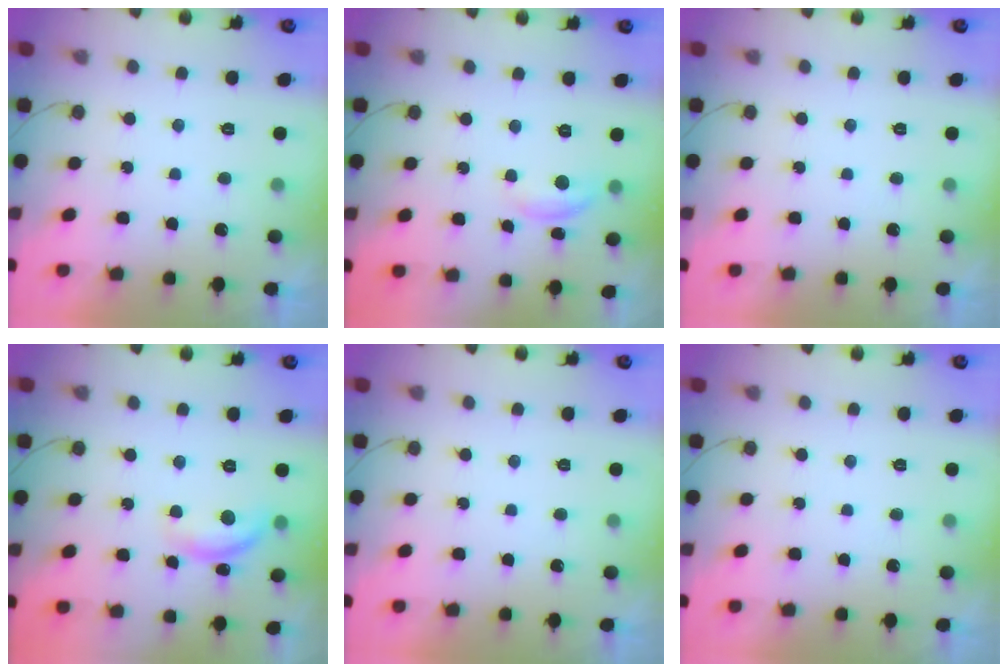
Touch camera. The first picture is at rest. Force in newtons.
{"total": 6.5, "press": 6.5, "slide": 0.3}
{"total": 0.0}
{"total": 10.5, "press": 10.5, "slide": 0.7}
{"total": 0.0}
{"total": 0.0}